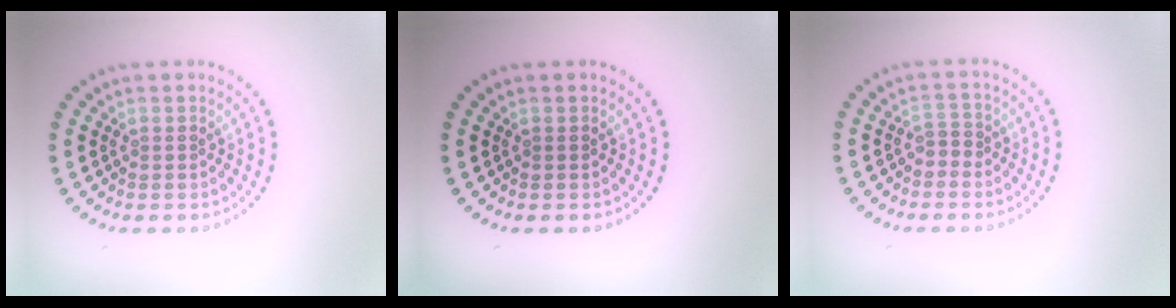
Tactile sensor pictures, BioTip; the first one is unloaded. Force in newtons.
{"total": 0.0}
{"total": 1.1, "press": 0.8, "slide": 0.8}